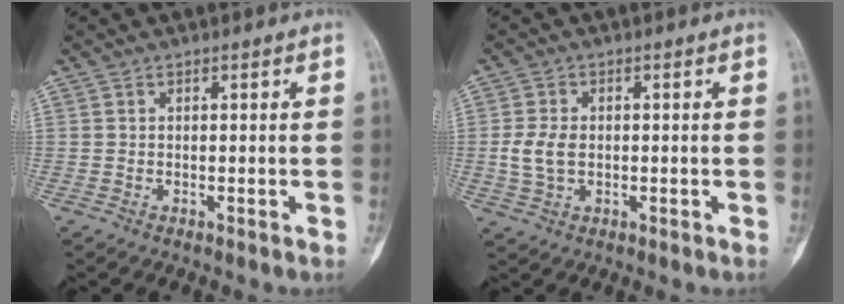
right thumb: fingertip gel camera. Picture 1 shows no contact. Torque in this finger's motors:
{"motor_torque": [0.02, -0.02, 0.72, 0.01, 0.03]}